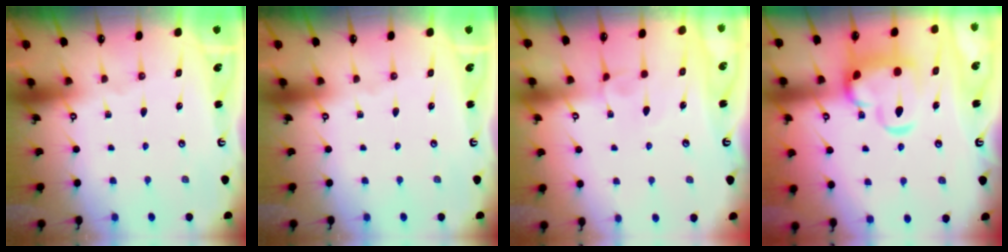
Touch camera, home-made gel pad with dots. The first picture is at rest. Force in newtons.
{"total": 0.0}
{"total": 2.4, "press": 2.4, "slide": 0.2}
{"total": 9.7, "press": 9.5, "slide": 2.0}